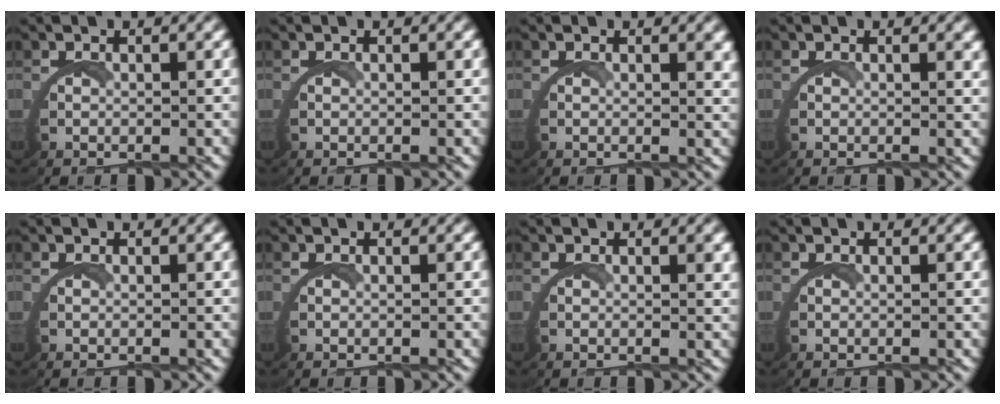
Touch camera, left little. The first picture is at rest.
{"total": 0.0}
{"total": 0.9, "force": [0.7, -0.1, 0.6], "torque": [-0.013, -0.004, 0.009]}
{"total": 0.7, "force": [0.5, -0.2, 0.4], "torque": [-0.008, -0.002, 0.007]}
{"total": 0.0}
{"total": 0.0}
{"total": 0.7, "force": [0.4, -0.1, 0.6], "torque": [-0.011, -0.002, 0.005]}
{"total": 0.0}